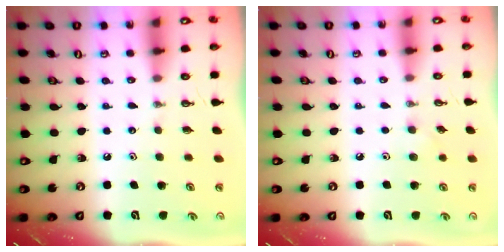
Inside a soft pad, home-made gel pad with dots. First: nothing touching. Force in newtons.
{"total": 4.4, "press": 4.3, "slide": 0.7}